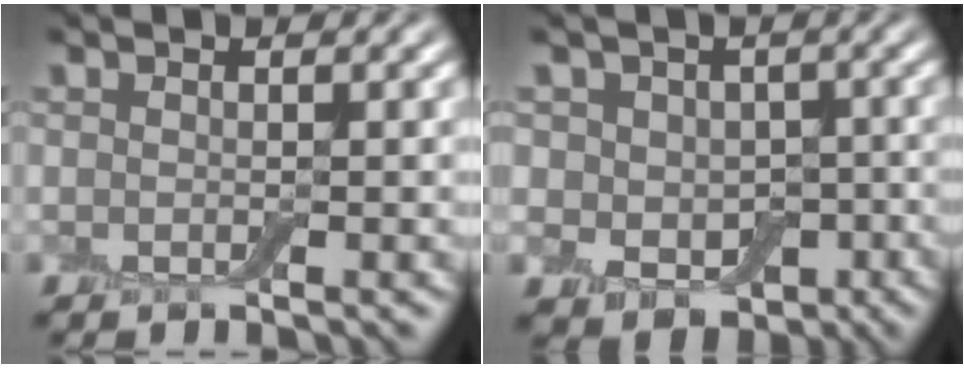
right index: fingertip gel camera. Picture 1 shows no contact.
{"total": 6.0, "force": [-0.2, 5.2, 2.9], "torque": [-0.025, -0.009, -0.011]}